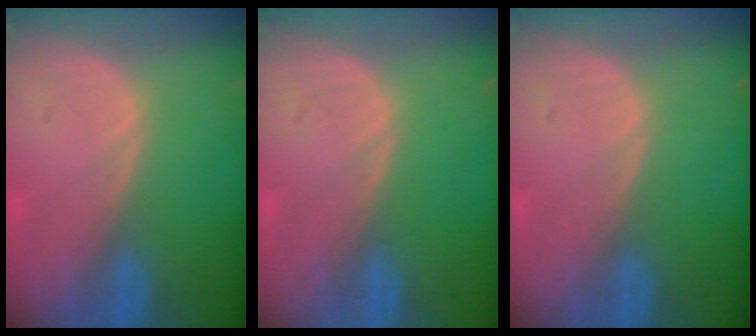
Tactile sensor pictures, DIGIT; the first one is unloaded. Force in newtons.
{"total": 0.0}
{"total": 0.0}